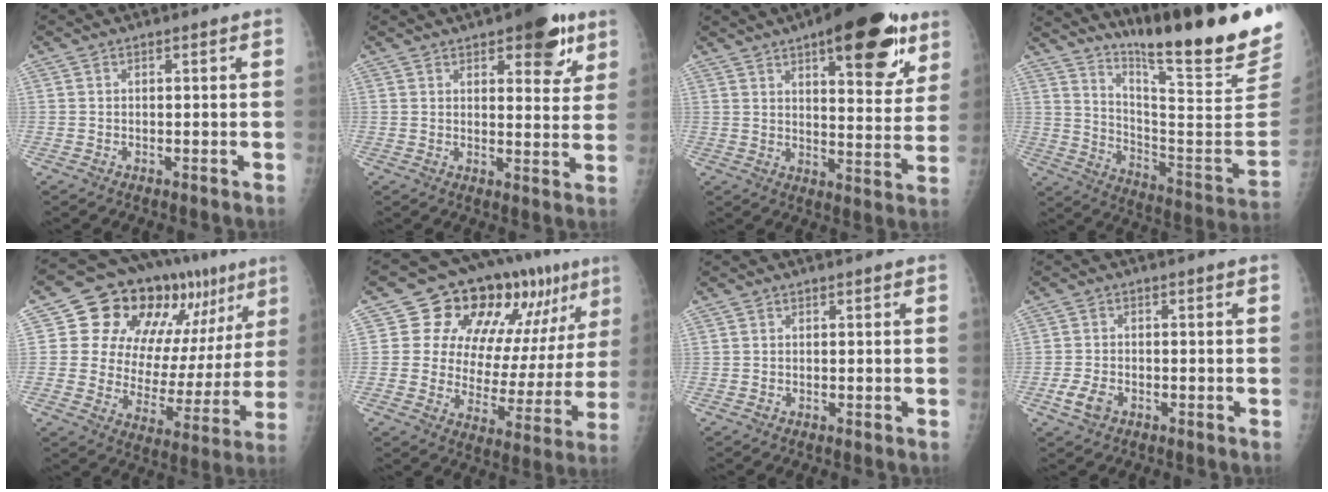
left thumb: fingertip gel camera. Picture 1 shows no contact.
{"total": 10.9, "force": [6.2, 4.5, 7.7], "torque": [-0.062, -0.024, 0.078]}
{"total": 20.9, "force": [11.4, 7.8, 15.7], "torque": [-0.175, -0.037, 0.157]}
{"total": 25.3, "force": [19.1, 1.6, 16.6], "torque": [-0.233, -0.135, 0.292]}
{"total": 22.7, "force": [11.3, 12.8, 15.0], "torque": [-0.158, -0.013, 0.173]}
{"total": 20.7, "force": [10.5, 10.8, 14.2], "torque": [-0.139, -0.022, 0.154]}
{"total": 0.0}
{"total": 3.9, "force": [-1.7, 2.6, 2.4], "torque": [-0.047, 0.004, -0.031]}